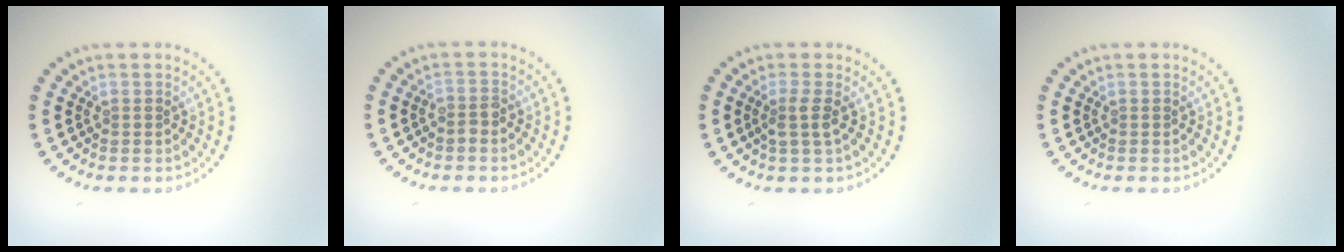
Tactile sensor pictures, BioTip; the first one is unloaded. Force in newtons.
{"total": 1.2, "press": 0.9, "slide": 0.7}
{"total": 1.6, "press": 1.3, "slide": 1.0}
{"total": 0.0}